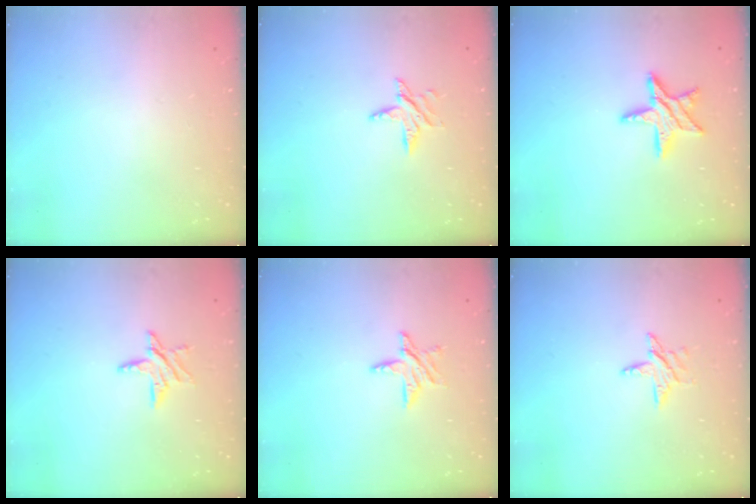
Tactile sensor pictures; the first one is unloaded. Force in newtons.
{"total": 6.2, "press": 6.2, "slide": 0.3}
{"total": 9.2, "press": 9.2, "slide": 0.3}
{"total": 6.5, "press": 6.5, "slide": 0.2}
{"total": 6.5, "press": 6.5, "slide": 0.3}
{"total": 5.2, "press": 5.2, "slide": 0.5}